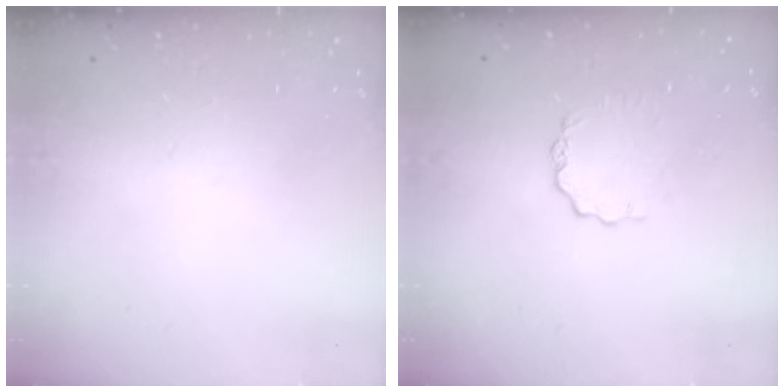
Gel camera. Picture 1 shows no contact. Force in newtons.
{"total": 3.2, "press": 3.2, "slide": 0.3}